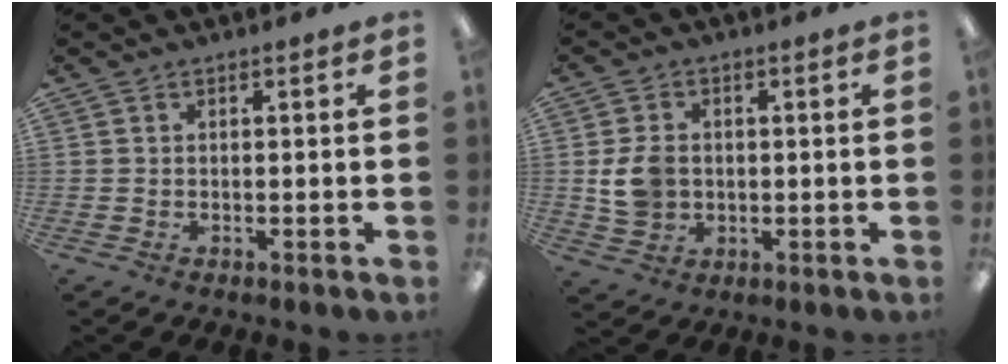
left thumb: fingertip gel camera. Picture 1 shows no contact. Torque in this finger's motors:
{"motor_torque": [-0.39, 0.64, 0.64, -0.76, 0.05]}